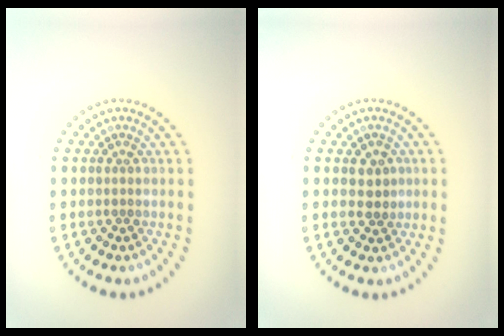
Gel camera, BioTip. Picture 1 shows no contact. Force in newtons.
{"total": 1.8, "press": 1.7, "slide": 0.6}